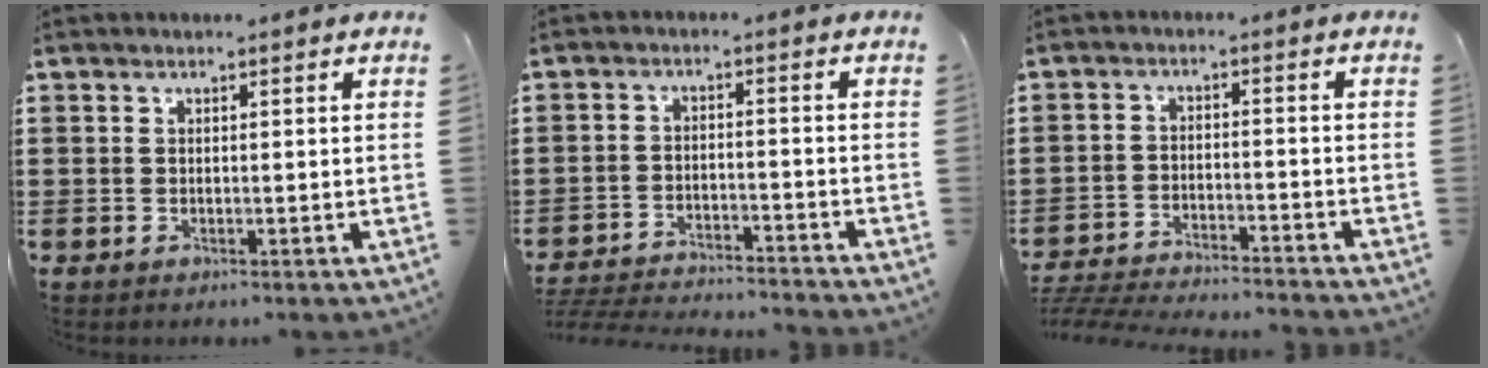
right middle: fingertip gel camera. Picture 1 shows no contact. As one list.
[{"total": 4.2, "force": [-4.2, -0.1, 0.6], "torque": [-0.019, -0.004, -0.090]}, {"total": 4.8, "force": [-4.7, -0.1, 0.8], "torque": [-0.026, -0.007, -0.101]}]